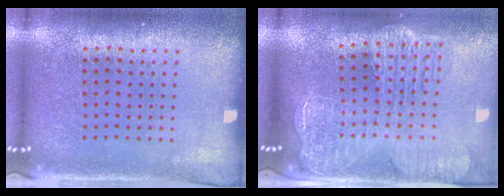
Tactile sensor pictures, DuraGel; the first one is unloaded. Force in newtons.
{"total": 2.9, "press": 2.4, "slide": 1.7}